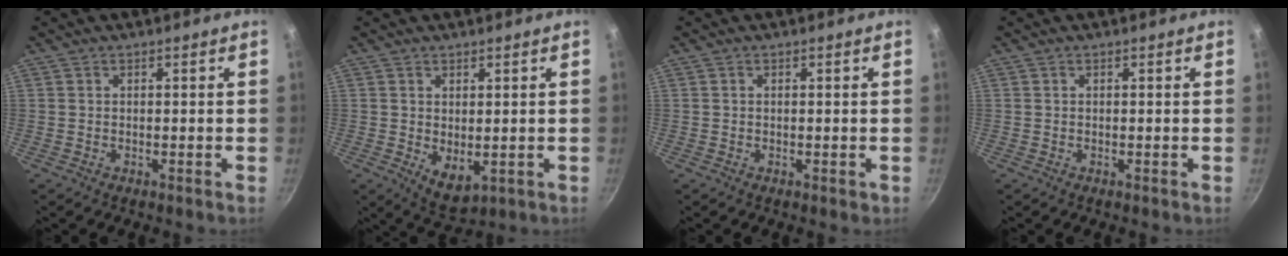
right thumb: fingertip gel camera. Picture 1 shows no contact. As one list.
[{"total": 5.3, "force": [0.4, 3.1, 4.2], "torque": [-0.055, -0.018, 0.018]}, {"total": 0.6, "force": [0.0, 0.4, 0.4], "torque": [-0.003, 0.001, 0.000]}, {"total": 0.0}]